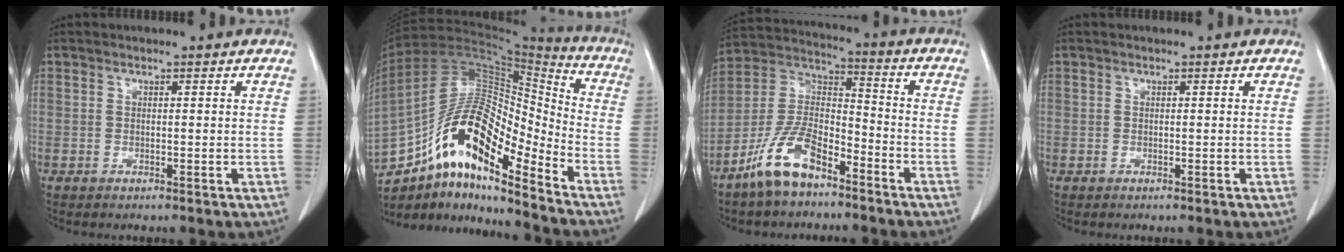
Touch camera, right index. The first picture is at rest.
{"total": 17.1, "force": [-11.0, 4.6, 12.3], "torque": [-0.218, 0.043, -0.186]}
{"total": 11.6, "force": [-8.0, 4.5, 7.1], "torque": [-0.152, 0.010, -0.156]}
{"total": 0.0}